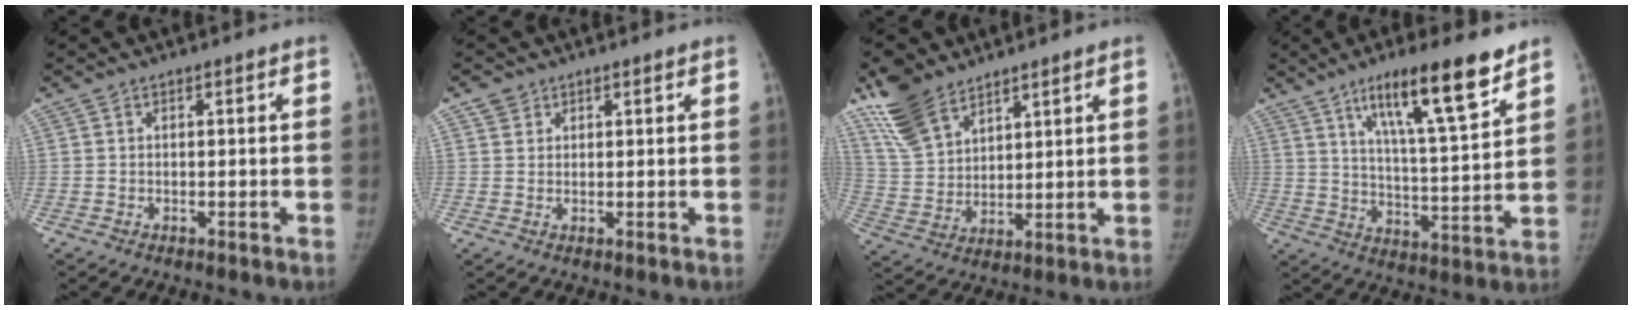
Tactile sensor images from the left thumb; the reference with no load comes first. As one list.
[{"total": 2.2, "force": [1.4, 1.6, 0.4], "torque": [0.005, -0.005, 0.022]}, {"total": 12.5, "force": [9.1, 6.4, 5.7], "torque": [-0.099, -0.031, 0.188]}, {"total": 16.7, "force": [10.5, 2.8, 12.7], "torque": [-0.190, -0.055, 0.176]}]